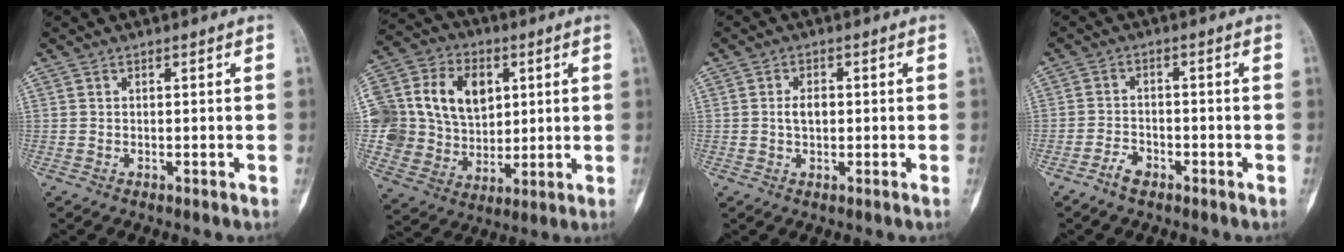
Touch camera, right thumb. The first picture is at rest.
{"total": 21.6, "force": [4.5, 17.2, 12.4], "torque": [-0.222, 0.023, 0.096]}
{"total": 2.9, "force": [0.0, 1.6, 2.4], "torque": [-0.045, 0.004, -0.002]}
{"total": 3.2, "force": [-2.3, 1.5, 1.5], "torque": [-0.031, 0.015, -0.043]}